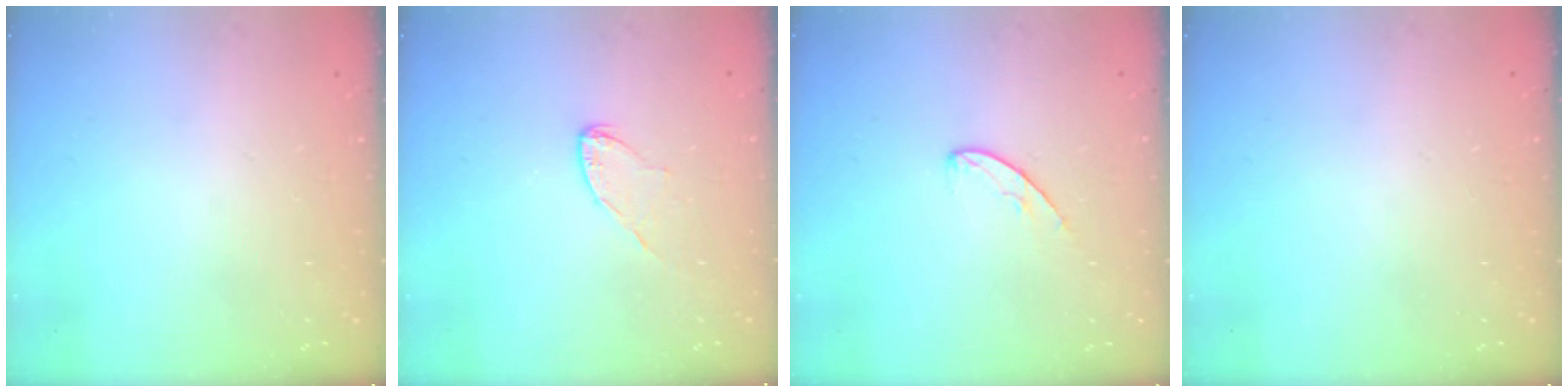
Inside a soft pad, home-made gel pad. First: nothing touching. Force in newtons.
{"total": 5.9, "press": 5.9, "slide": 0.5}
{"total": 5.0, "press": 5.0, "slide": 0.5}
{"total": 0.0}